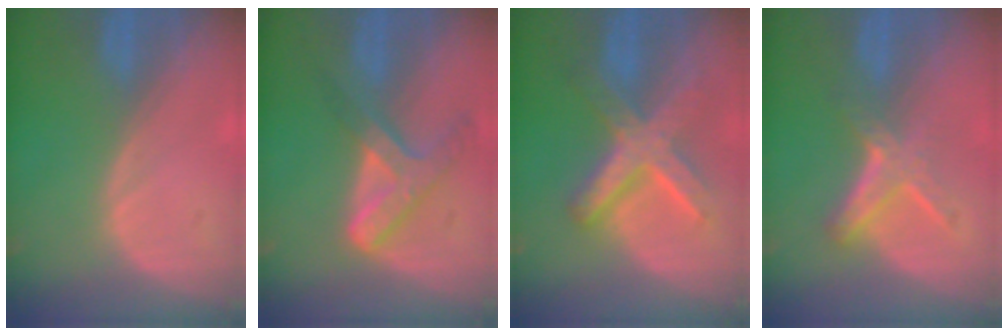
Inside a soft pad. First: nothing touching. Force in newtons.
{"total": 7.3, "press": 6.2, "slide": 3.9}
{"total": 8.9, "press": 8.9, "slide": 0.7}
{"total": 6.0, "press": 5.1, "slide": 3.2}